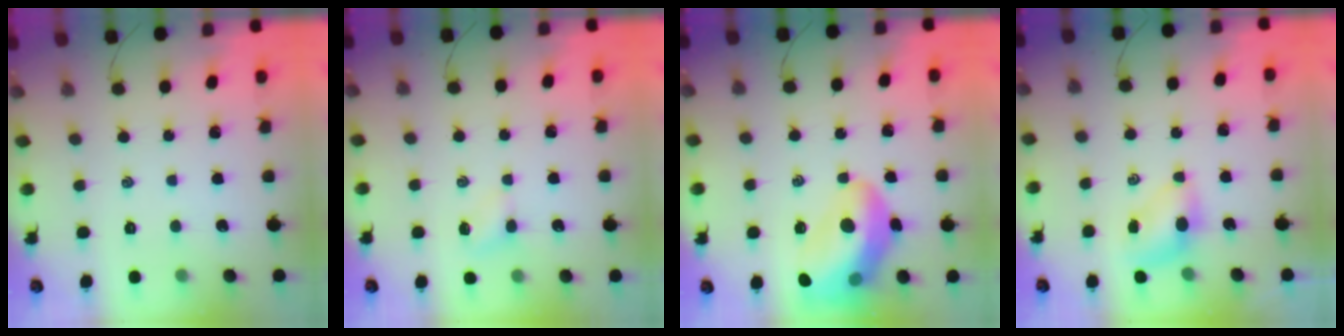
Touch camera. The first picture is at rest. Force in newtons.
{"total": 3.2, "press": 3.0, "slide": 0.9}
{"total": 17.9, "press": 17.6, "slide": 3.3}
{"total": 5.2, "press": 5.2, "slide": 0.4}